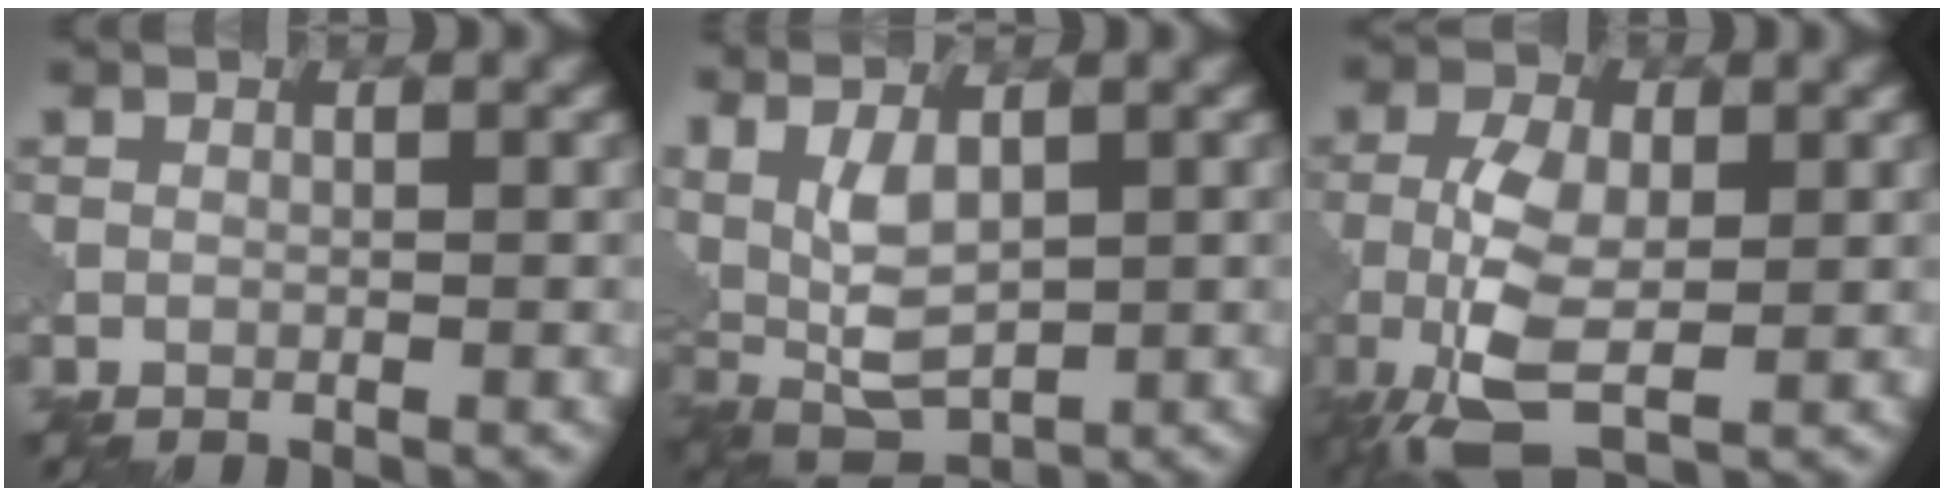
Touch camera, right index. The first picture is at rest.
{"total": 5.9, "force": [2.1, 2.4, 4.9], "torque": [-0.116, -0.002, 0.043]}
{"total": 6.5, "force": [-1.2, 3.2, 5.5], "torque": [-0.128, -0.002, -0.029]}